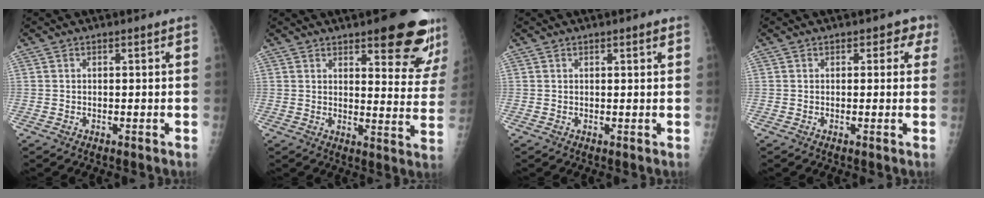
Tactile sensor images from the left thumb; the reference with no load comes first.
{"total": 16.8, "force": [10.6, 5.2, 11.9], "torque": [-0.112, -0.063, 0.128]}
{"total": 1.2, "force": [0.8, 0.3, 0.8], "torque": [-0.010, -0.002, 0.010]}
{"total": 2.7, "force": [1.3, 2.0, 1.2], "torque": [0.019, 0.000, 0.007]}